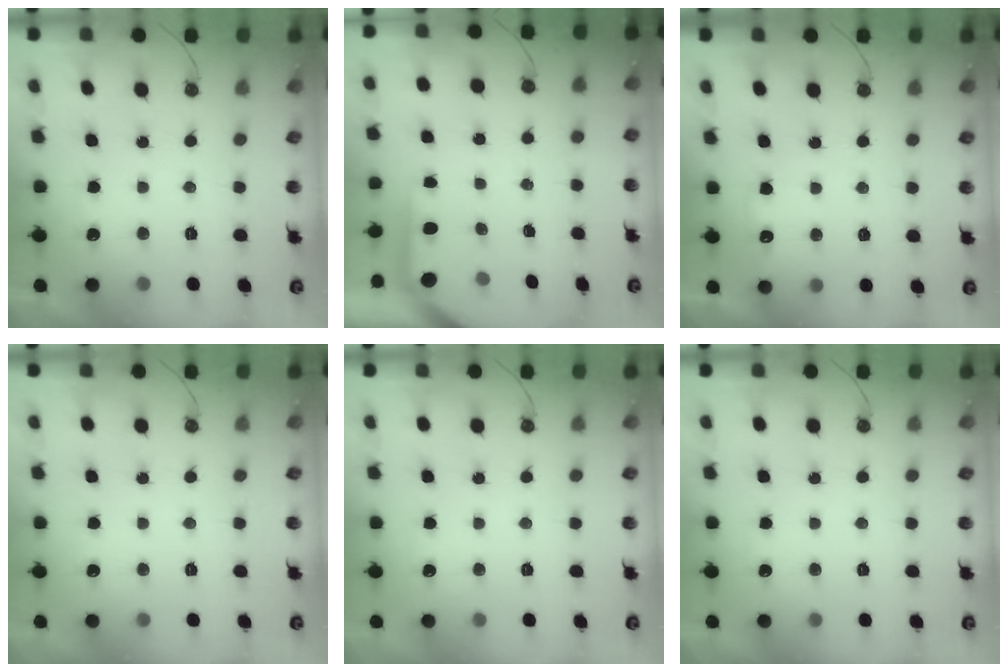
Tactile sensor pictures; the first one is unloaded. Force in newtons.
{"total": 3.5, "press": 3.5, "slide": 0.3}
{"total": 4.6, "press": 4.5, "slide": 0.5}
{"total": 0.0}
{"total": 0.0}
{"total": 0.0}